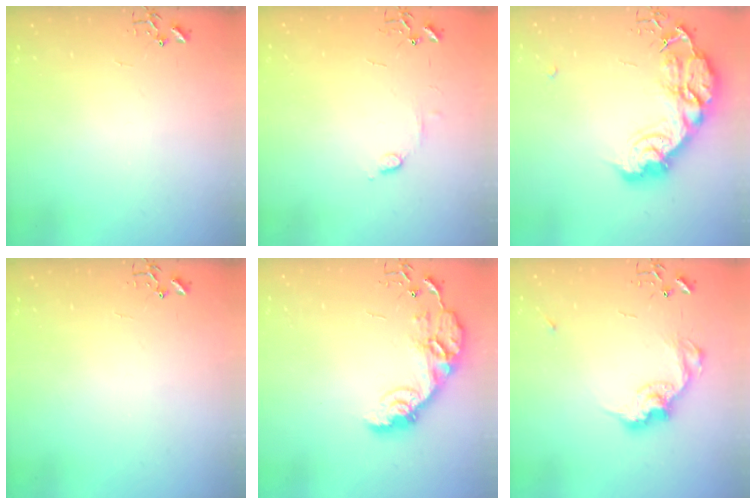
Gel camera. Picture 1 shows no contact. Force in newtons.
{"total": 5.7, "press": 5.6, "slide": 0.8}
{"total": 25.5, "press": 25.4, "slide": 2.1}
{"total": 0.0}
{"total": 14.5, "press": 14.5, "slide": 1.0}
{"total": 13.5, "press": 13.5, "slide": 0.8}